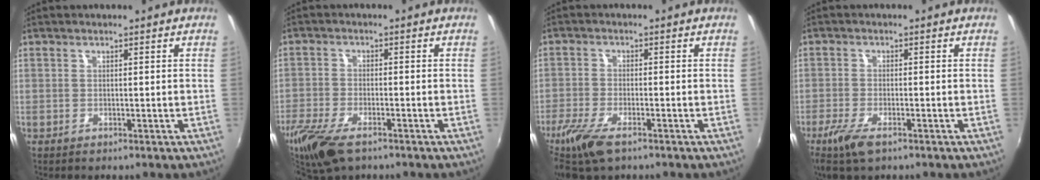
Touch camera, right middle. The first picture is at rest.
{"total": 11.5, "force": [-7.8, 4.4, 7.1], "torque": [-0.176, -0.042, -0.151]}
{"total": 8.9, "force": [-5.9, 2.9, 6.0], "torque": [-0.150, -0.030, -0.115]}
{"total": 5.9, "force": [-3.8, 1.8, 4.2], "torque": [-0.103, -0.020, -0.073]}